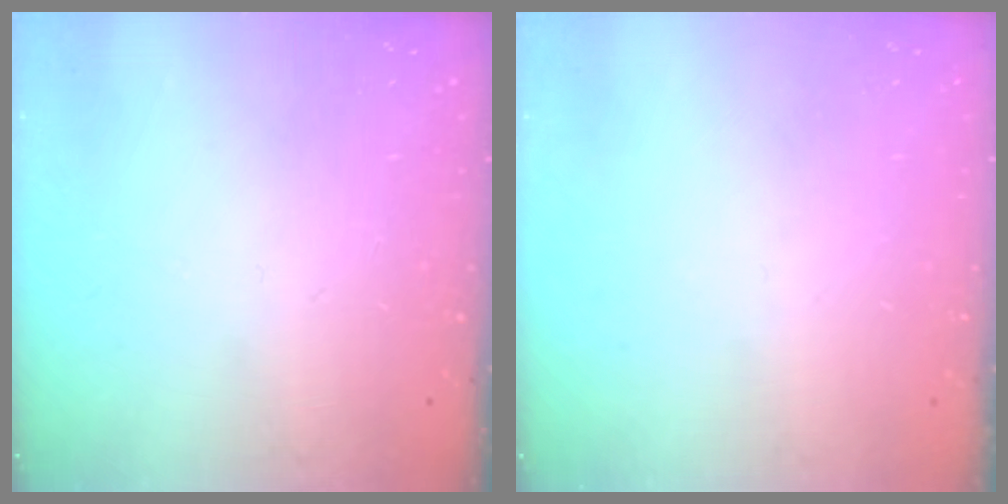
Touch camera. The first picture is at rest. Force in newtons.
{"total": 0.0}